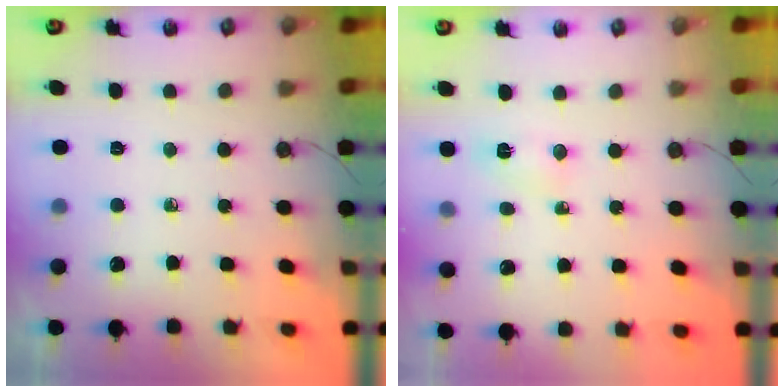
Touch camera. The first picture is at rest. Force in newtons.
{"total": 13.3, "press": 3.3, "slide": 12.8}